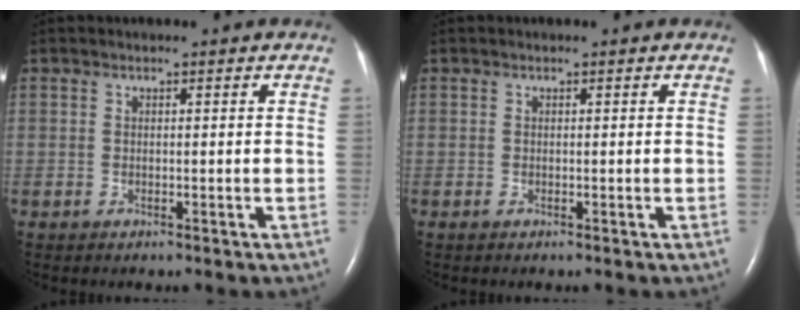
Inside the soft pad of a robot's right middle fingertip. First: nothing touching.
{"total": 0.0}